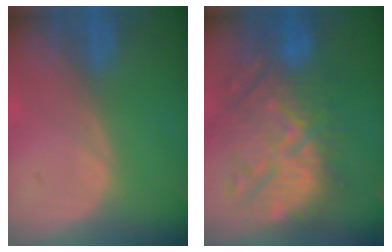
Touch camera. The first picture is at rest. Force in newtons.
{"total": 11.9, "press": 11.5, "slide": 3.0}